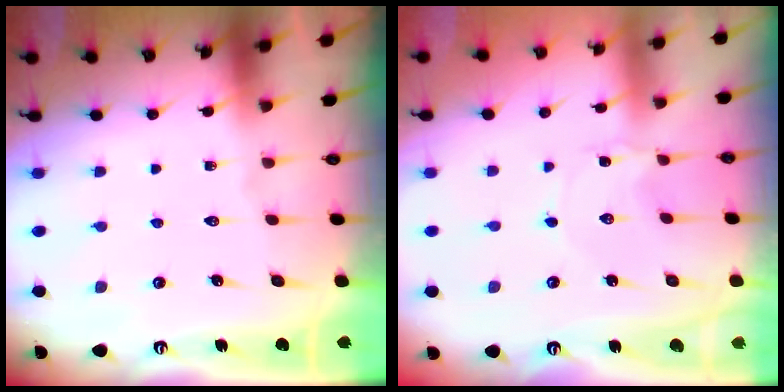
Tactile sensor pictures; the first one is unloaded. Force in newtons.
{"total": 0.6, "press": 0.6, "slide": 0.1}